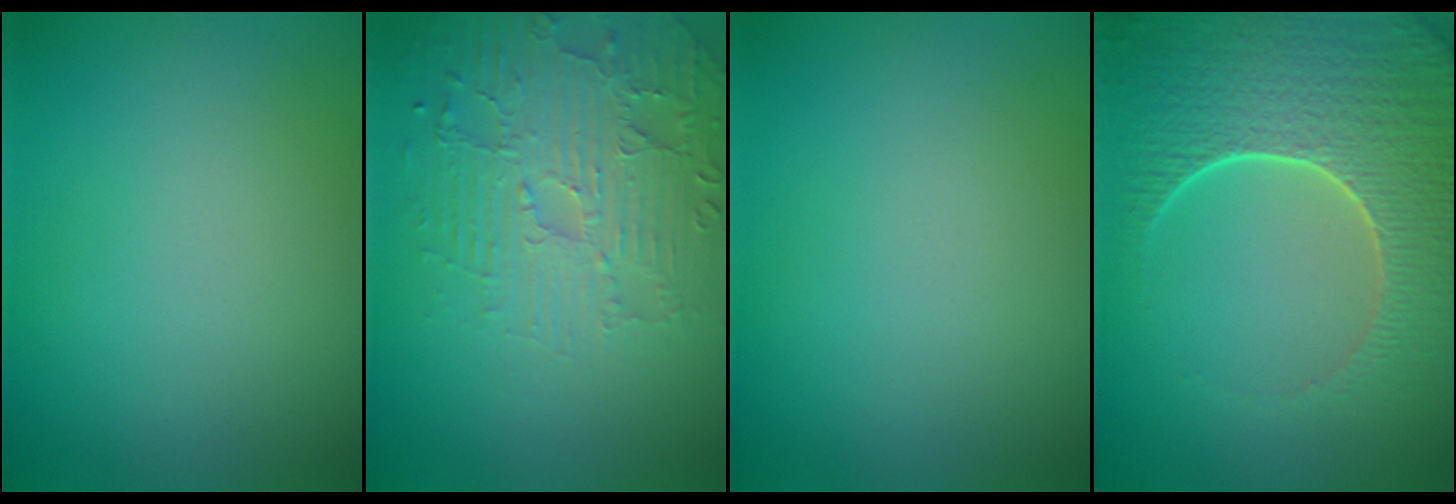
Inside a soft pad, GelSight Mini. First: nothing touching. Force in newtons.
{"total": 4.6, "press": 3.8, "slide": 2.5}
{"total": 0.0}
{"total": 8.0, "press": 6.2, "slide": 5.2}